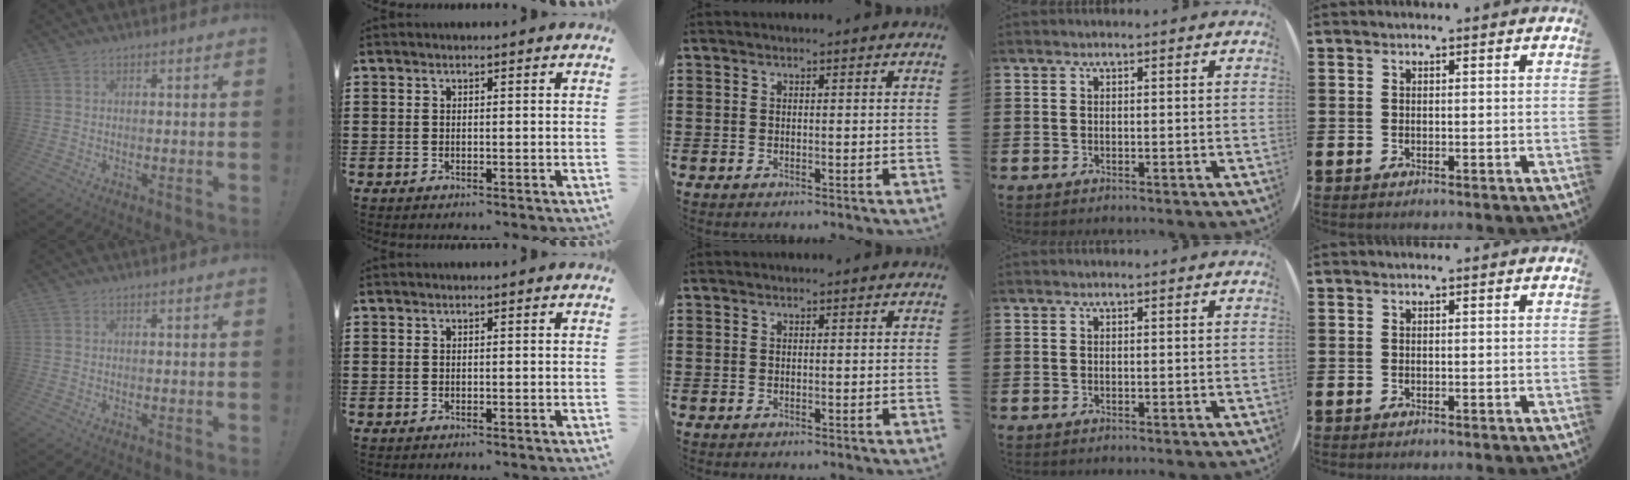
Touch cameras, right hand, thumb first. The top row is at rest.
{}